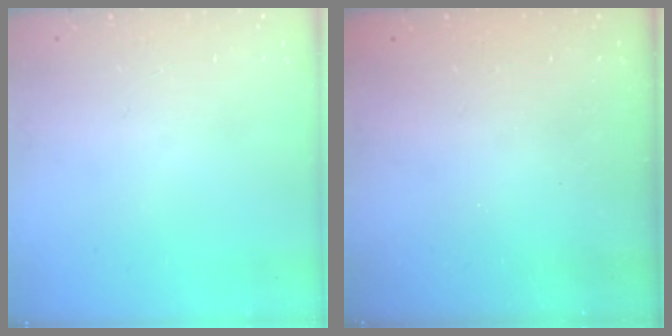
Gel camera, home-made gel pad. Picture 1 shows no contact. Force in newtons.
{"total": 2.4, "press": 2.3, "slide": 0.8}